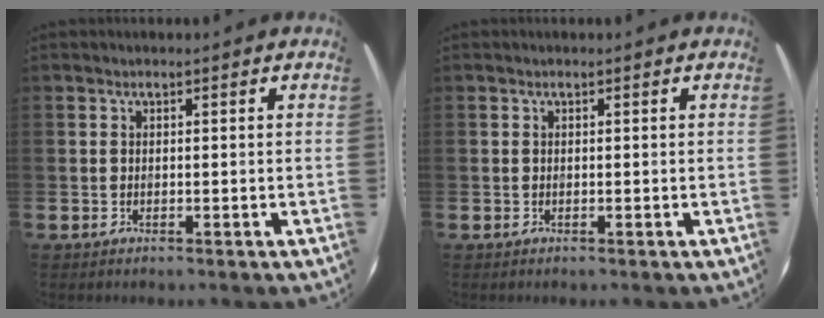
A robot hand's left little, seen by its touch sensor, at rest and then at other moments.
{"total": 0.0}